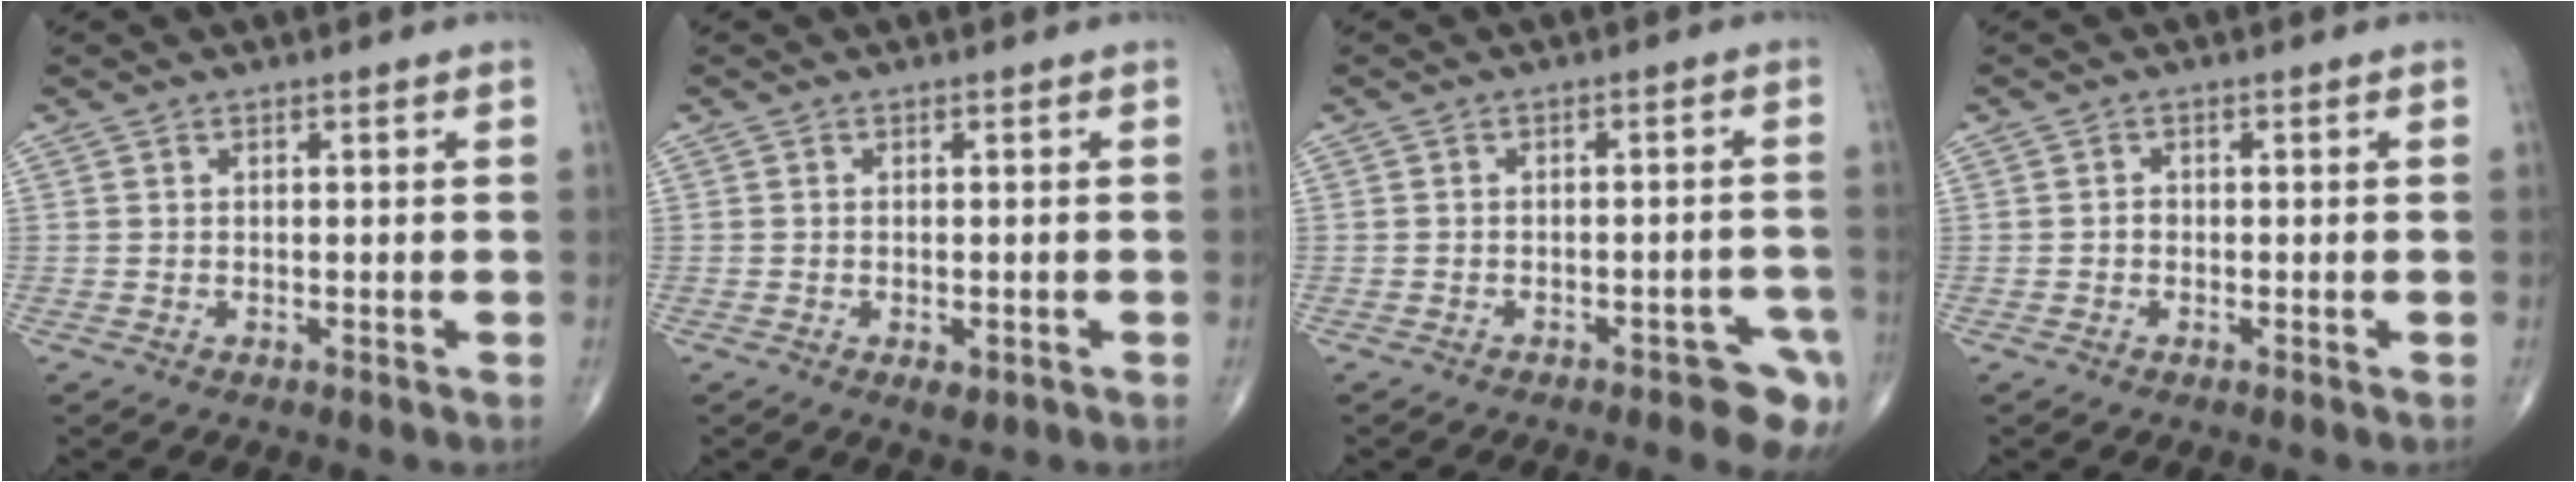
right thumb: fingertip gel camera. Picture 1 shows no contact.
{"total": 2.1, "force": [-0.8, 1.0, 1.7], "torque": [-0.027, -0.002, -0.009]}
{"total": 8.2, "force": [-5.1, 3.4, 5.5], "torque": [-0.047, 0.027, -0.065]}
{"total": 0.9, "force": [-0.3, 0.7, 0.5], "torque": [-0.003, 0.003, -0.007]}